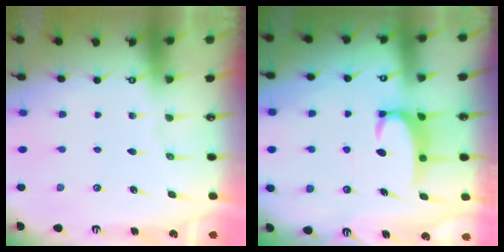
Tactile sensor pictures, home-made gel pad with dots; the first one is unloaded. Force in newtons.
{"total": 2.7, "press": 2.7, "slide": 0.3}